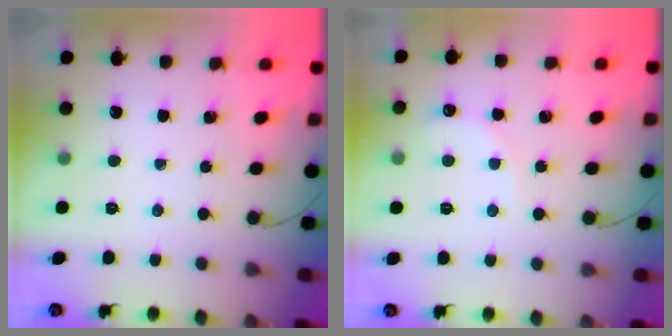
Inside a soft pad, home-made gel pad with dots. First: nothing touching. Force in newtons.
{"total": 4.5, "press": 4.4, "slide": 1.0}